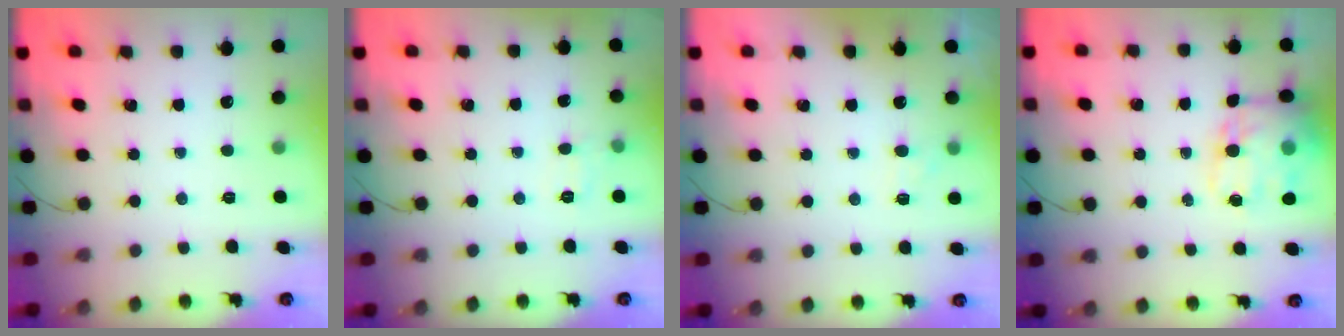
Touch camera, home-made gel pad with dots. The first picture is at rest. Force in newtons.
{"total": 6.2, "press": 6.0, "slide": 1.5}
{"total": 4.8, "press": 4.6, "slide": 1.4}
{"total": 16.4, "press": 16.0, "slide": 3.7}